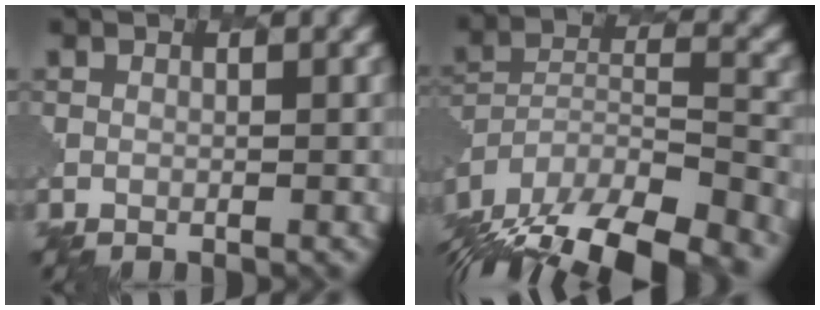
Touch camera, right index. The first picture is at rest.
{"total": 16.1, "force": [-13.4, 5.4, 7.2], "torque": [-0.131, 0.001, -0.190]}